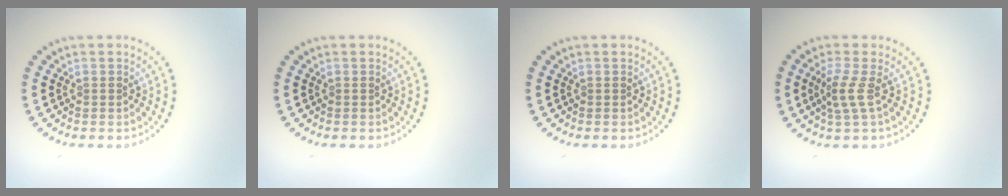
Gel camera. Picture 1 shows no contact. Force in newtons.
{"total": 0.0}
{"total": 0.0}
{"total": 2.2, "press": 1.5, "slide": 1.6}